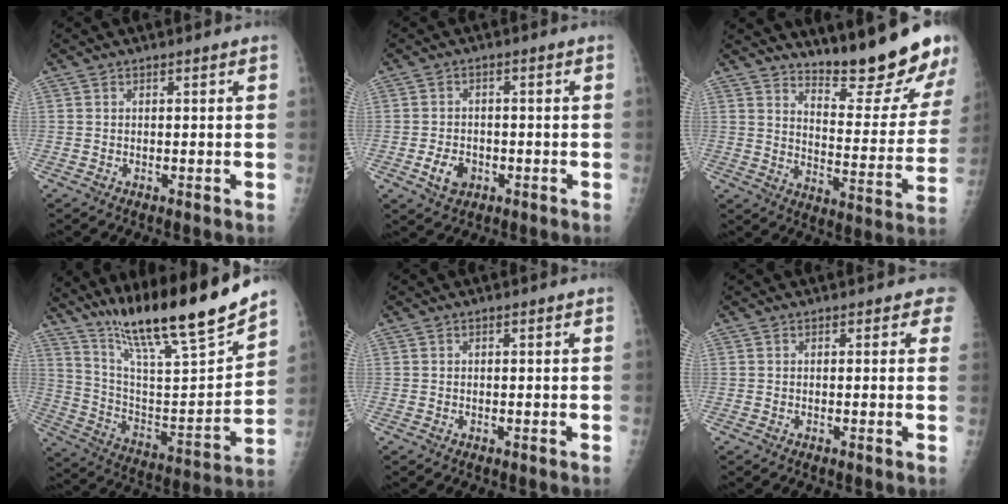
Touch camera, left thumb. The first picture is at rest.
{"total": 4.7, "force": [-1.8, 3.4, 2.7], "torque": [-0.039, 0.008, -0.027]}
{"total": 19.2, "force": [16.8, 2.5, 8.8], "torque": [-0.093, -0.155, 0.232]}
{"total": 23.7, "force": [18.8, 2.4, 14.2], "torque": [-0.214, -0.090, 0.323]}
{"total": 0.0}
{"total": 1.8, "force": [1.1, 1.1, 0.9], "torque": [0.015, -0.002, 0.000]}